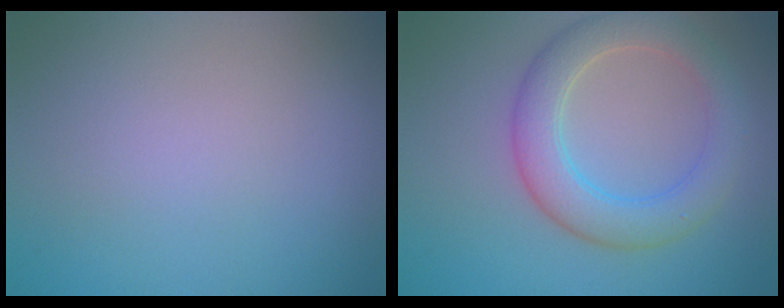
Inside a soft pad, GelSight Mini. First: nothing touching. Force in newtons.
{"total": 5.2, "press": 5.2, "slide": 0.3}